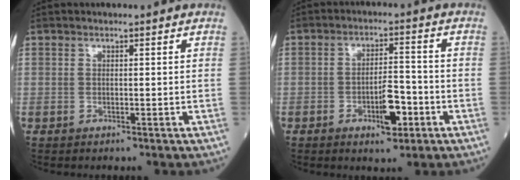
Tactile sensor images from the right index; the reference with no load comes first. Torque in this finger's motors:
{"motor_torque": [0.18, -0.14, 0.10, 0.03]}